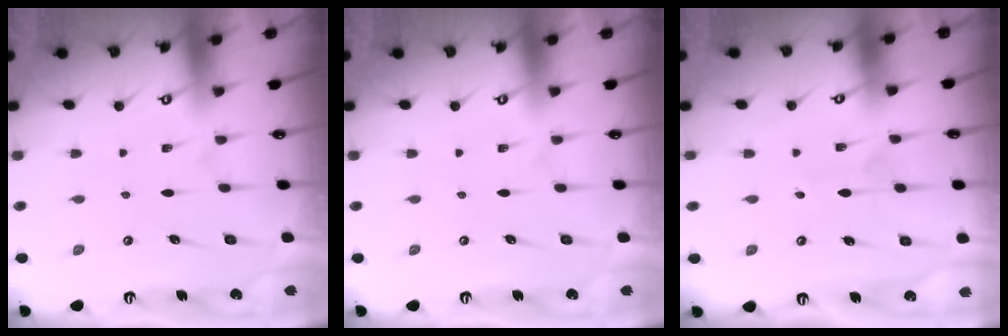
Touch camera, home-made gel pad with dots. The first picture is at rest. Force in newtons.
{"total": 0.0}
{"total": 2.1, "press": 2.1, "slide": 0.2}